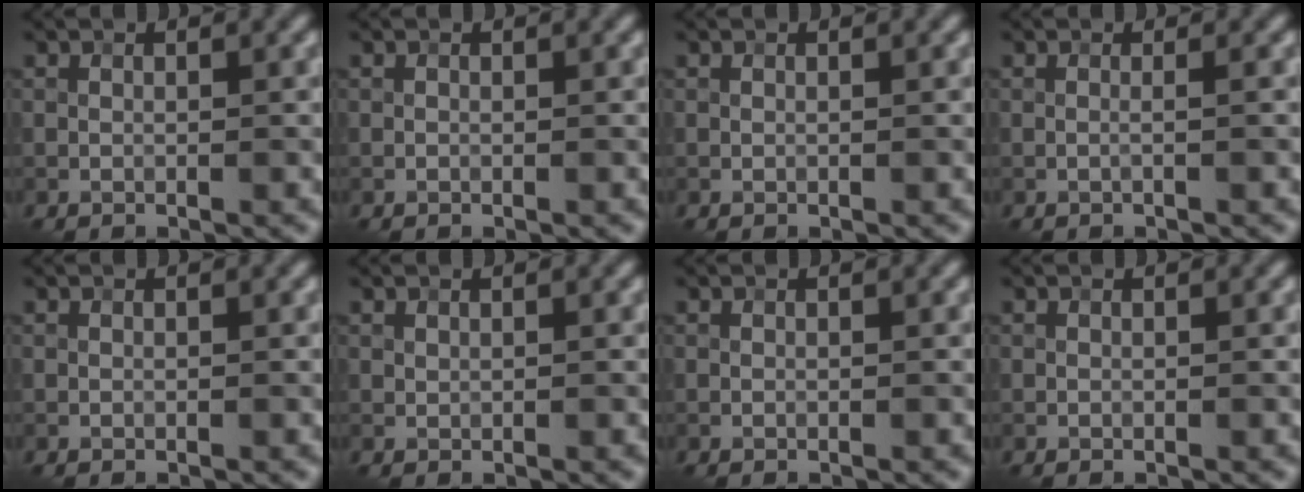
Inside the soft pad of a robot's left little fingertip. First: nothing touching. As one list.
[{"total": 0.0}, {"total": 0.0}, {"total": 1.0, "force": [0.1, 0.4, 0.9], "torque": [-0.009, -0.009, -0.012]}, {"total": 0.0}, {"total": 0.0}, {"total": 0.0}, {"total": 0.0}]